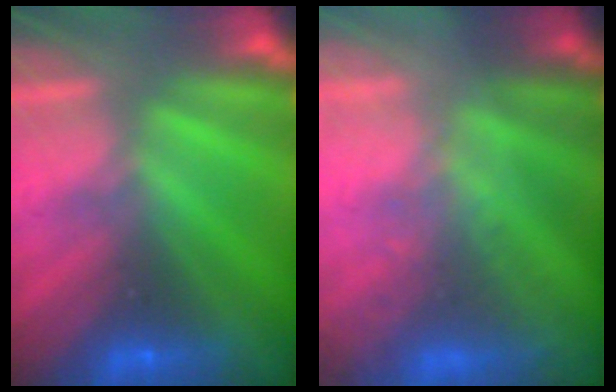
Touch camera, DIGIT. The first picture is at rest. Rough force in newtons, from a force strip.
{"total": 5.6}